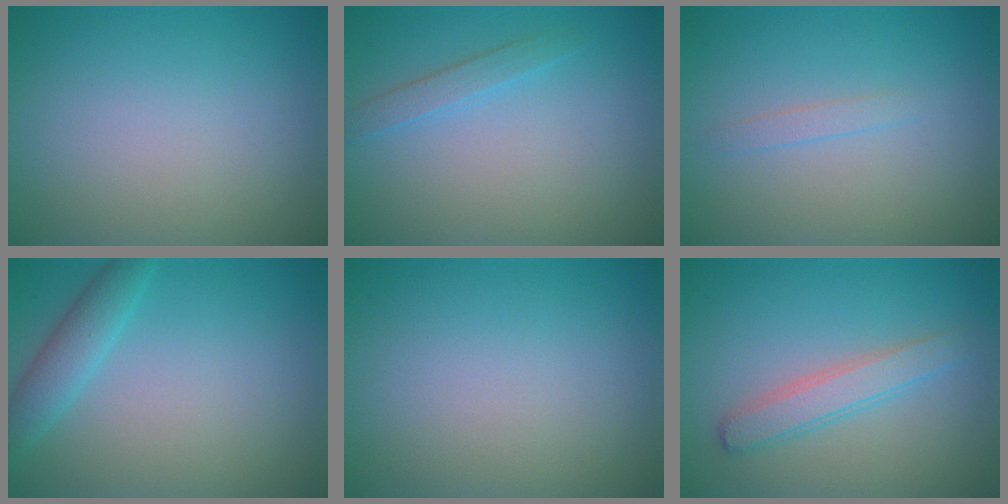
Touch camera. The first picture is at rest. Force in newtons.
{"total": 1.4, "press": 1.4, "slide": 0.0}
{"total": 0.8, "press": 0.8, "slide": 0.1}
{"total": 2.6, "press": 2.6, "slide": 0.1}
{"total": 0.0}
{"total": 2.5, "press": 2.5, "slide": 0.1}